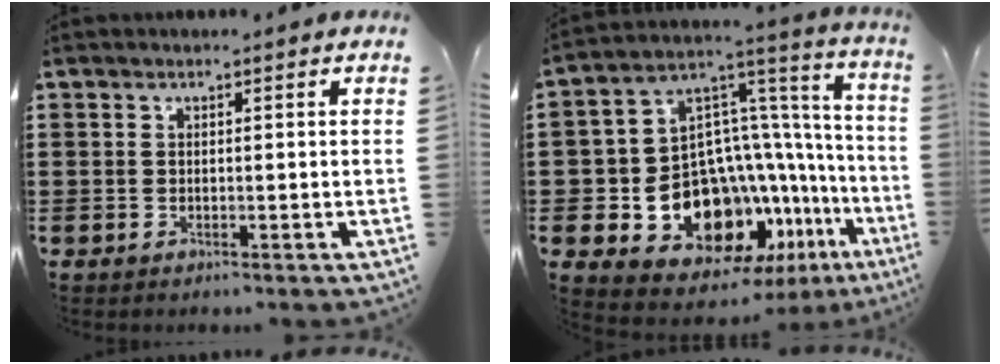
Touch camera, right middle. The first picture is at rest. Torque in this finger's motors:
{"motor_torque": [2.14, 0.00, 1.05, 0.21]}